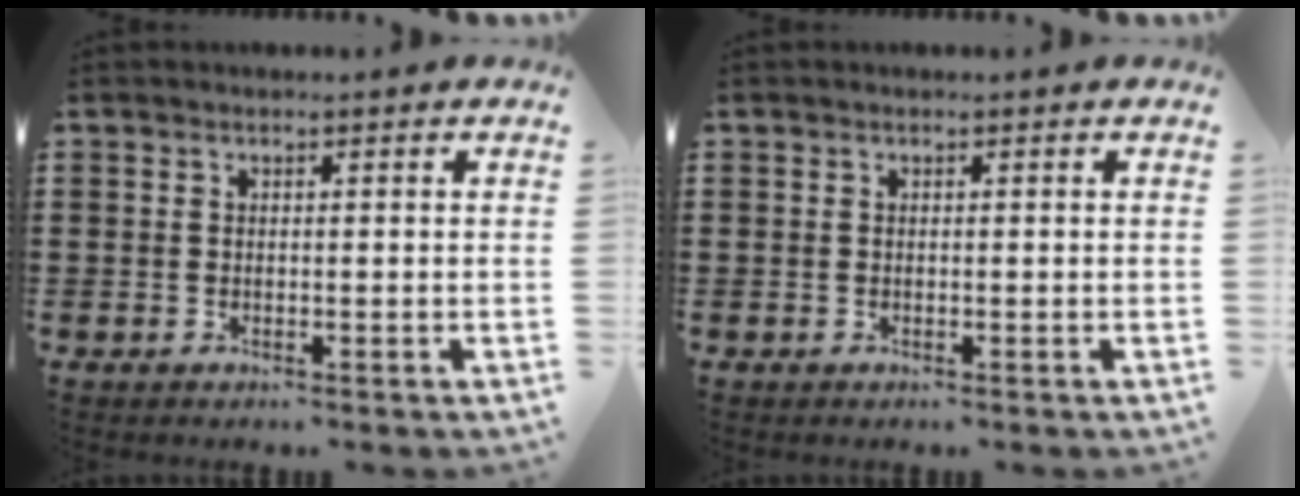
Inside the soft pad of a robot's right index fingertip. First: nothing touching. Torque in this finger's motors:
{"motor_torque": [0.00, 0.00, 0.00, 0.00]}